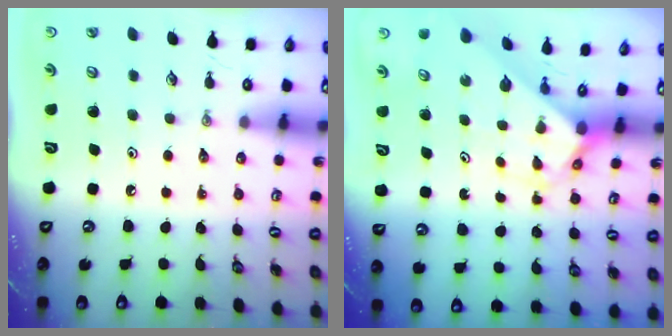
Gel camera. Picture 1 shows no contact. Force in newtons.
{"total": 2.4, "press": 2.4, "slide": 0.2}